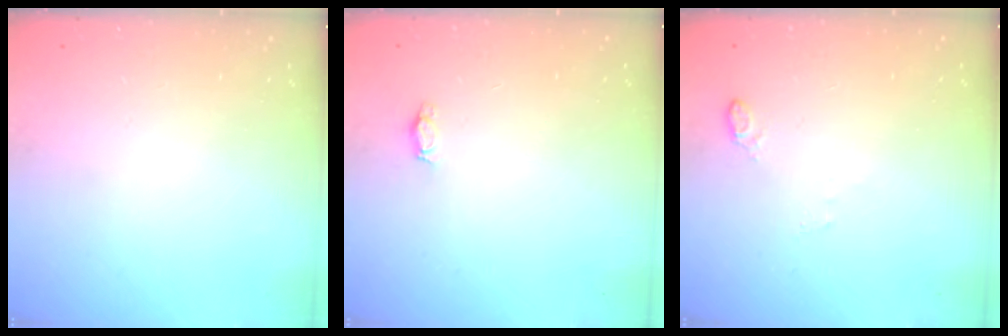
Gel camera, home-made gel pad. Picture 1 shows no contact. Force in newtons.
{"total": 3.3, "press": 3.2, "slide": 0.4}
{"total": 4.3, "press": 4.2, "slide": 0.6}